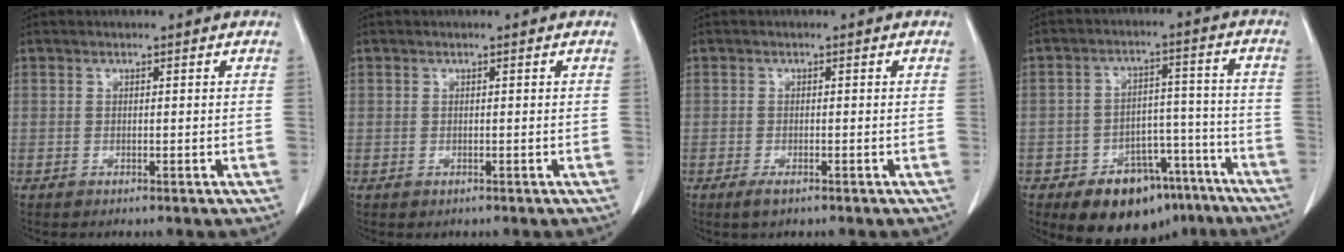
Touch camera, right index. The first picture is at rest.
{"total": 0.7, "force": [-0.1, 0.7, 0.0], "torque": [0.003, 0.005, -0.003]}
{"total": 1.7, "force": [-1.1, 0.5, 1.1], "torque": [-0.024, -0.003, -0.016]}
{"total": 13.2, "force": [-8.9, 7.6, 6.1], "torque": [-0.063, 0.044, -0.126]}